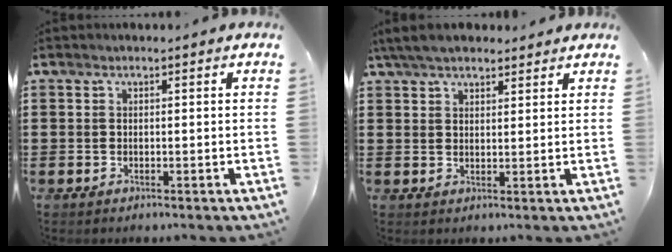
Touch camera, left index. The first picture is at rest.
{"total": 4.8, "force": [4.2, 1.3, 2.0], "torque": [-0.051, -0.002, 0.079]}